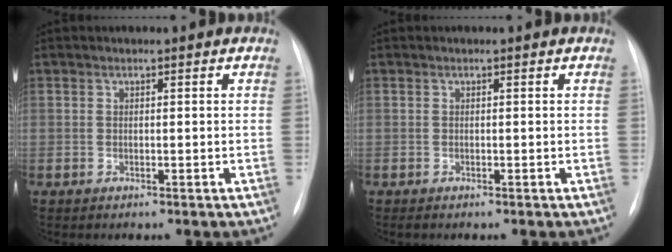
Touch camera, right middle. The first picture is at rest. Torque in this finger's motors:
{"motor_torque": [0.48, -0.41, 0.03, 0.05]}